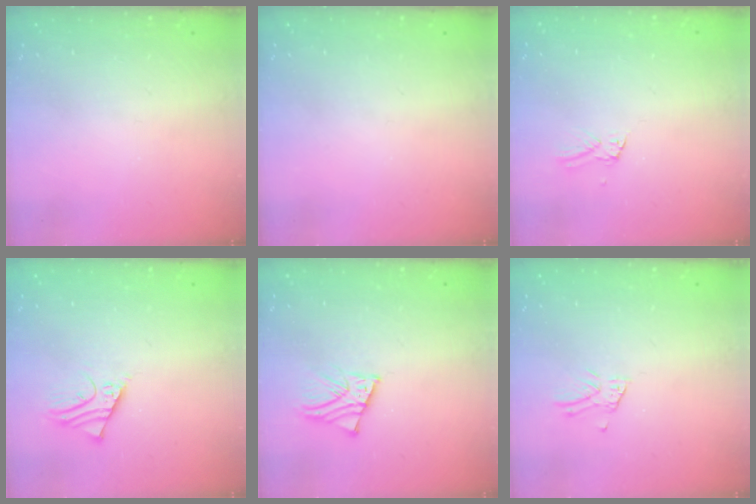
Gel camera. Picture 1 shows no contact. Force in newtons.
{"total": 0.0}
{"total": 1.5, "press": 1.5, "slide": 0.1}
{"total": 2.6, "press": 2.6, "slide": 0.1}
{"total": 2.9, "press": 2.9, "slide": 0.2}
{"total": 2.8, "press": 2.8, "slide": 0.1}